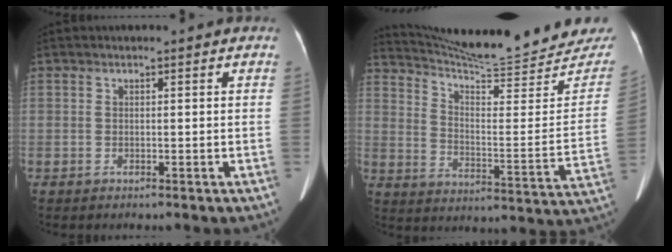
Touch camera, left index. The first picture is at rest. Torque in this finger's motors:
{"motor_torque": [0.17, -0.81, -0.08, 0.00]}